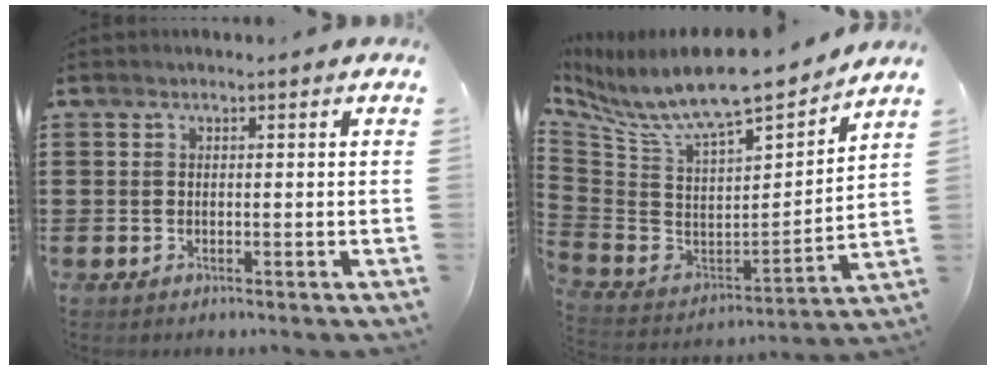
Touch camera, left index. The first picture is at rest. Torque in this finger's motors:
{"motor_torque": [1.13, -1.01, 0.42, 0.21]}